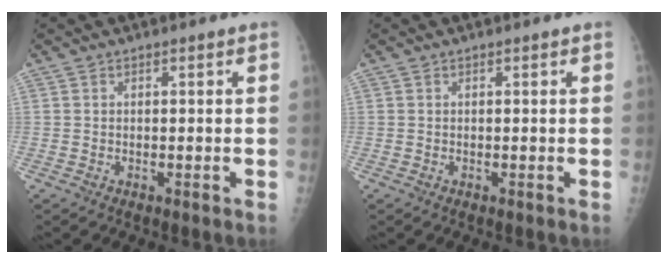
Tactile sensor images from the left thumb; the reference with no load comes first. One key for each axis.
{"total": 0.0}